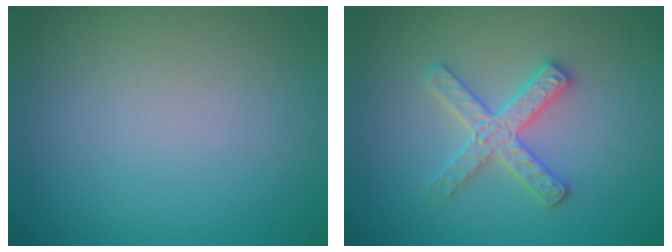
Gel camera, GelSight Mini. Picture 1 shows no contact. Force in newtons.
{"total": 2.9, "press": 2.9, "slide": 0.5}